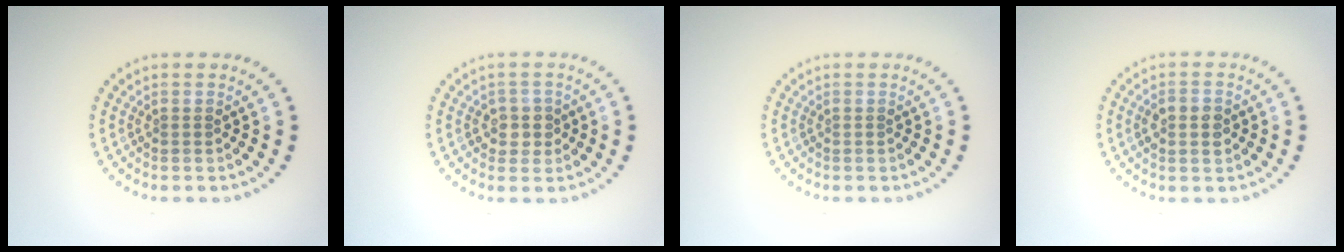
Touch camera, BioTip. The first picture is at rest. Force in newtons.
{"total": 1.9, "press": 1.8, "slide": 0.8}
{"total": 0.0}
{"total": 2.8, "press": 2.8, "slide": 0.2}